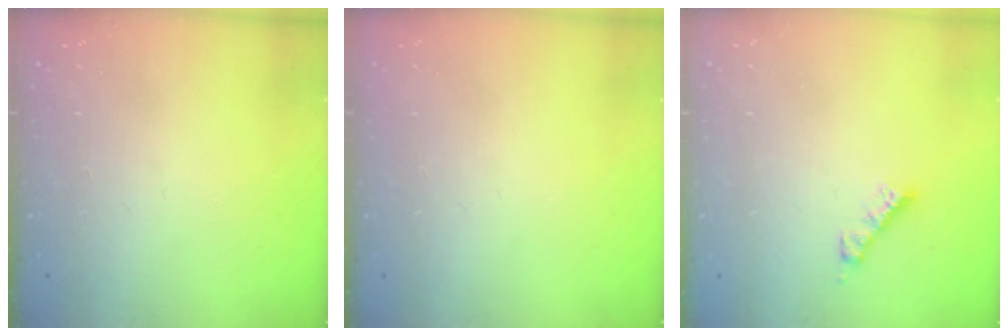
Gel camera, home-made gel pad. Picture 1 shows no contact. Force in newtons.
{"total": 0.0}
{"total": 4.0, "press": 4.0, "slide": 0.2}